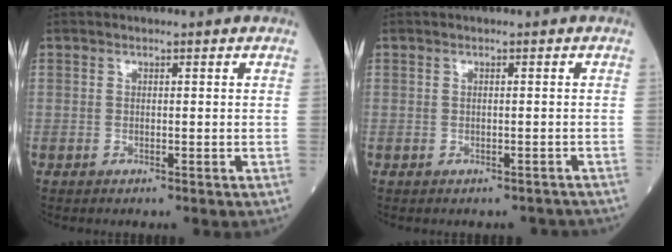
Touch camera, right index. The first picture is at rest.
{"total": 1.3, "force": [-1.1, 0.7, 0.2], "torque": [0.006, 0.008, -0.014]}